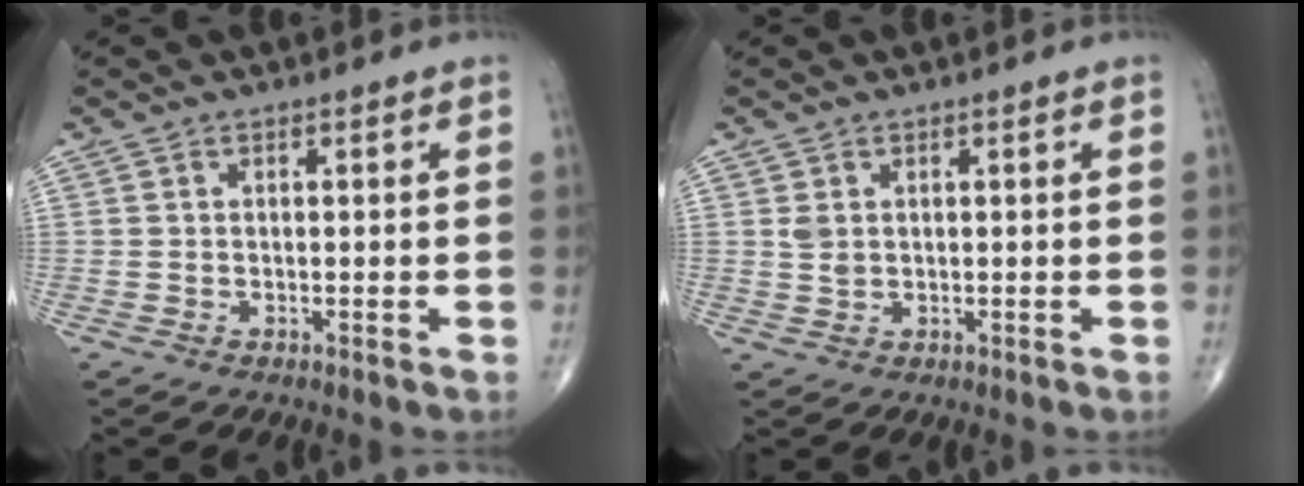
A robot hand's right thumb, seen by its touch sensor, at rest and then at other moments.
{"total": 1.8, "force": [0.6, 1.2, 1.1], "torque": [-0.015, -0.001, 0.015]}